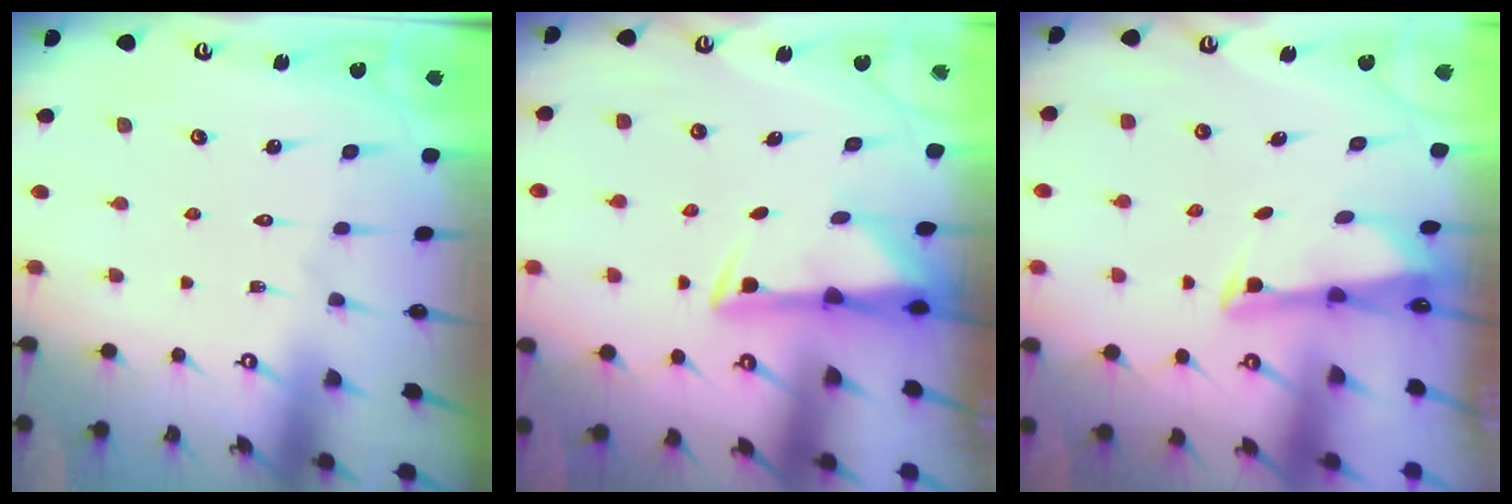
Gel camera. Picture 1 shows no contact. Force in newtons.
{"total": 2.9, "press": 2.9, "slide": 0.6}
{"total": 2.5, "press": 2.5, "slide": 0.2}